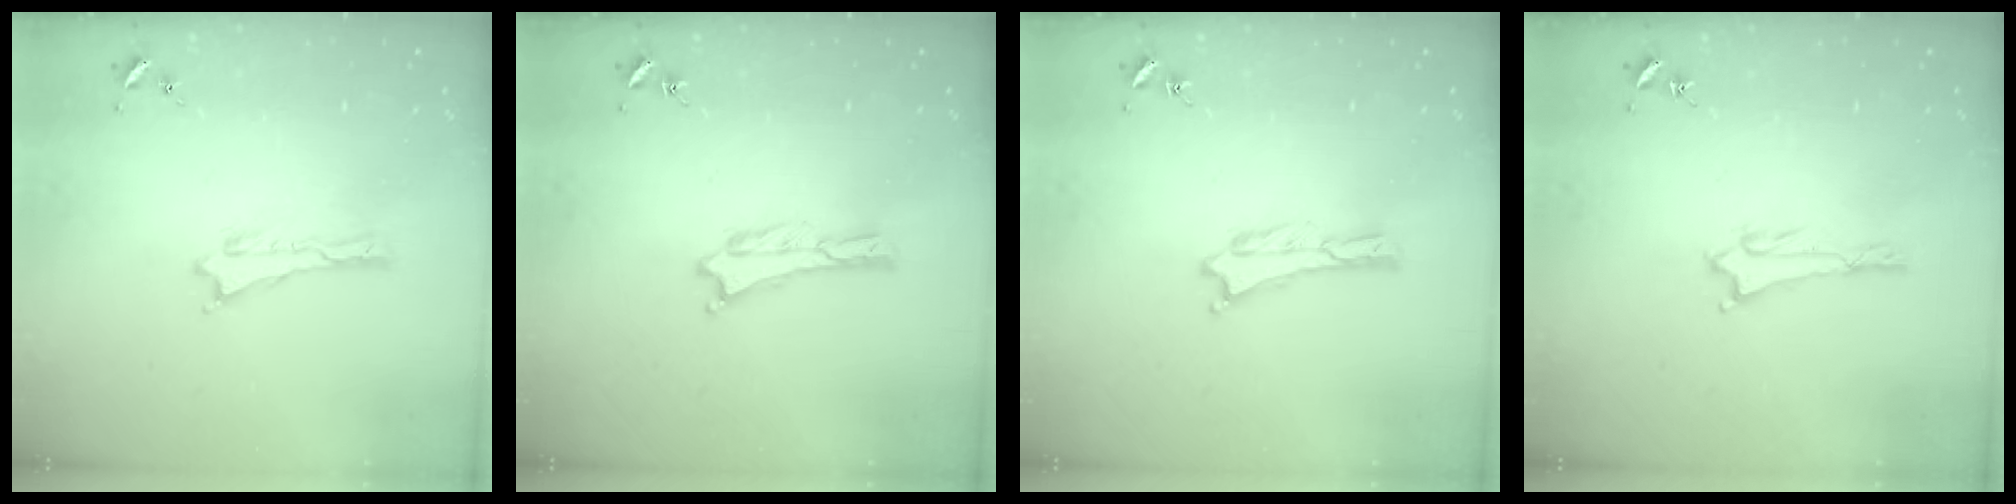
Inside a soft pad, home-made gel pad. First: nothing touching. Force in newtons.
{"total": 0.0}
{"total": 0.0}
{"total": 1.0, "press": 0.9, "slide": 0.2}